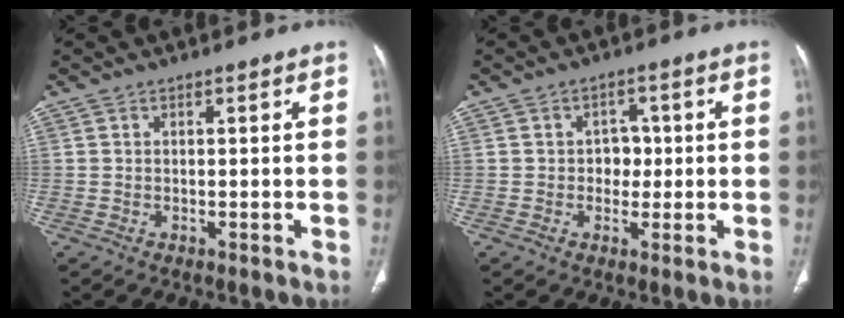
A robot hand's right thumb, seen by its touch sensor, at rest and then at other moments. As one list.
[{"total": 3.7, "force": [-0.1, 3.1, 2.0], "torque": [0.004, 0.008, -0.006]}]